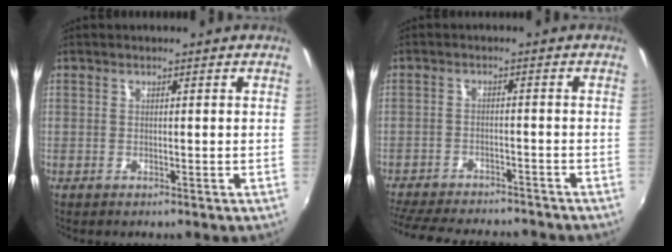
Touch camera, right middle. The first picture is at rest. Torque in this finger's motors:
{"motor_torque": [1.05, -1.09, 0.28, 0.10]}